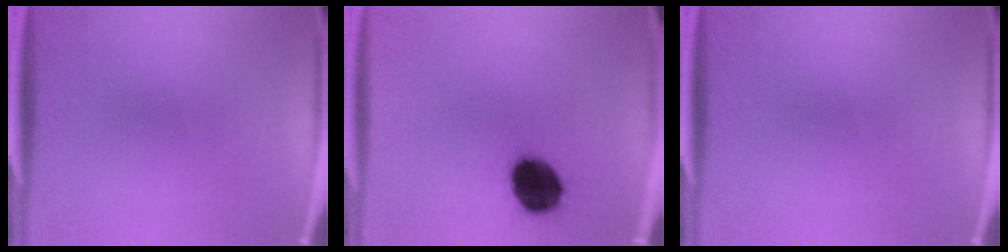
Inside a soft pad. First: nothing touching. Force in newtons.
{"total": 13.0}
{"total": 0.0}